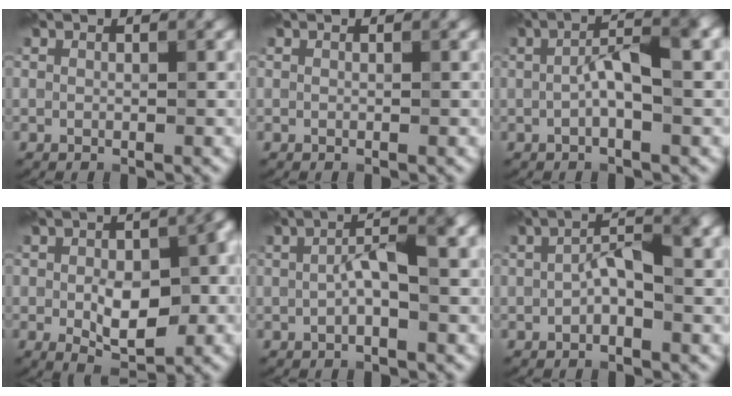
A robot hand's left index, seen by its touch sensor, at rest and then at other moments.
{"total": 0.0}
{"total": 4.9, "force": [-0.3, 1.3, 4.7], "torque": [-0.086, 0.013, -0.010]}
{"total": 7.7, "force": [-1.1, 4.2, 6.3], "torque": [-0.102, -0.012, -0.010]}
{"total": 4.1, "force": [-0.1, 1.0, 4.0], "torque": [-0.074, 0.013, -0.005]}
{"total": 3.6, "force": [-0.4, 1.3, 3.3], "torque": [-0.060, 0.012, -0.011]}